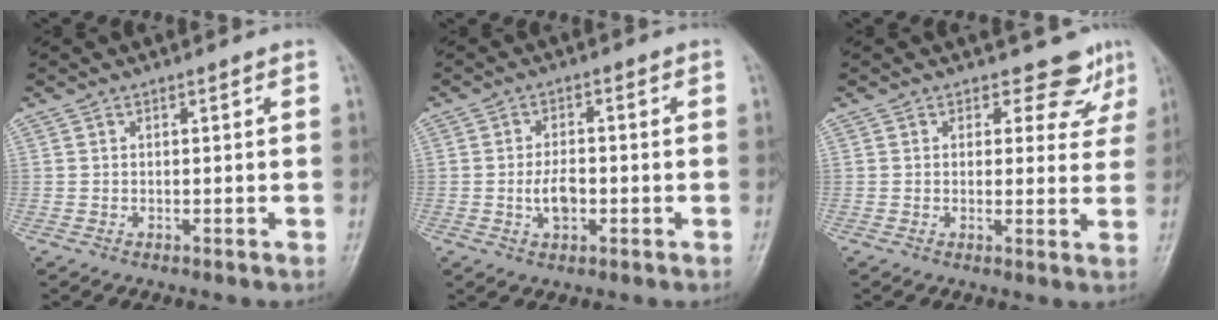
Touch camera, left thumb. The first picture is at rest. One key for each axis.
{"total": 4.6, "fx": -1.0, "fy": 2.7, "fz": 3.5, "tx": -0.056, "ty": 0.006, "tz": -0.020}
{"total": 5.0, "fx": 4.0, "fy": 3.0, "fz": 0.7, "tx": 0.021, "ty": -0.029, "tz": 0.035}